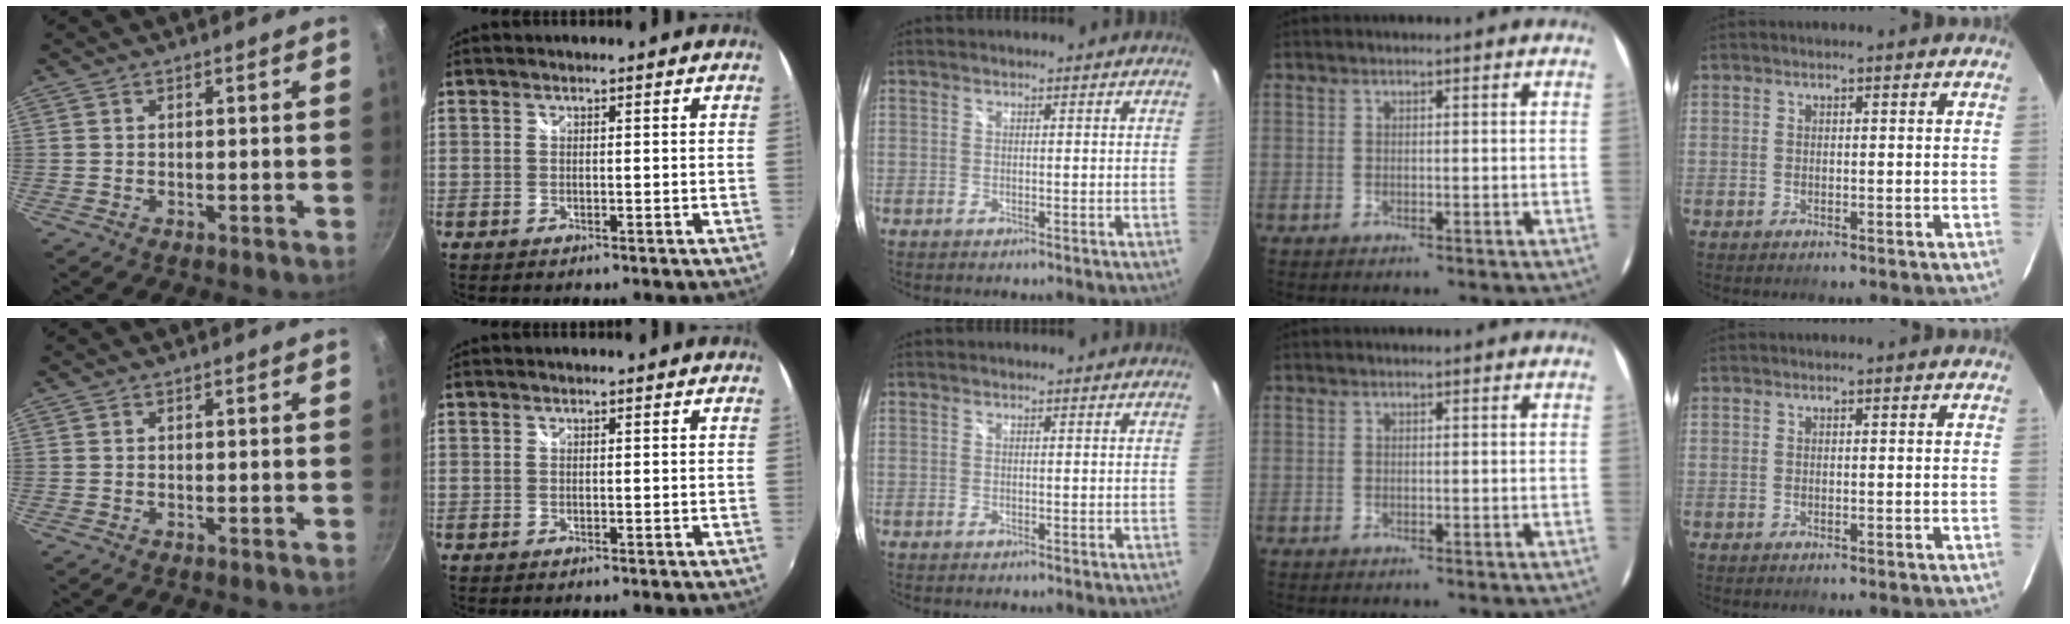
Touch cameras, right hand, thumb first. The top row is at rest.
{}